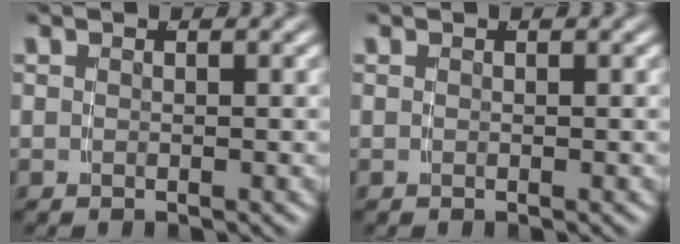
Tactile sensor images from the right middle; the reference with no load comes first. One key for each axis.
{"total": 0.0}